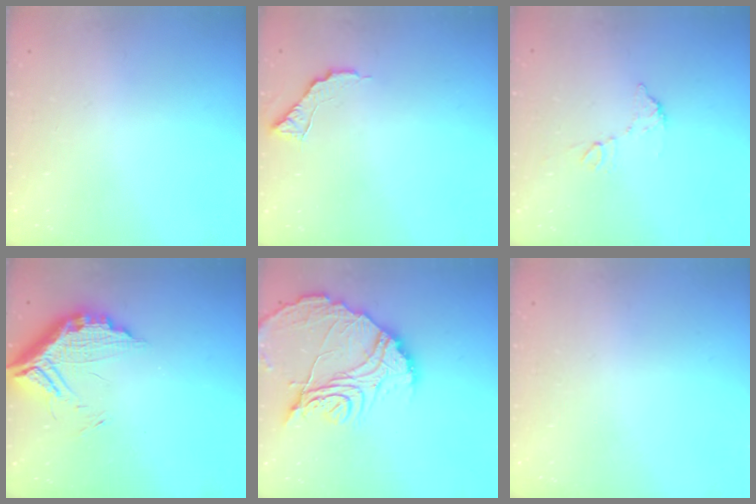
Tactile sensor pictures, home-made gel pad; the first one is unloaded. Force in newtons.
{"total": 7.3, "press": 7.3, "slide": 0.4}
{"total": 6.7, "press": 6.7, "slide": 0.6}
{"total": 13.4, "press": 13.4, "slide": 1.3}
{"total": 18.4, "press": 18.3, "slide": 1.6}
{"total": 0.0}